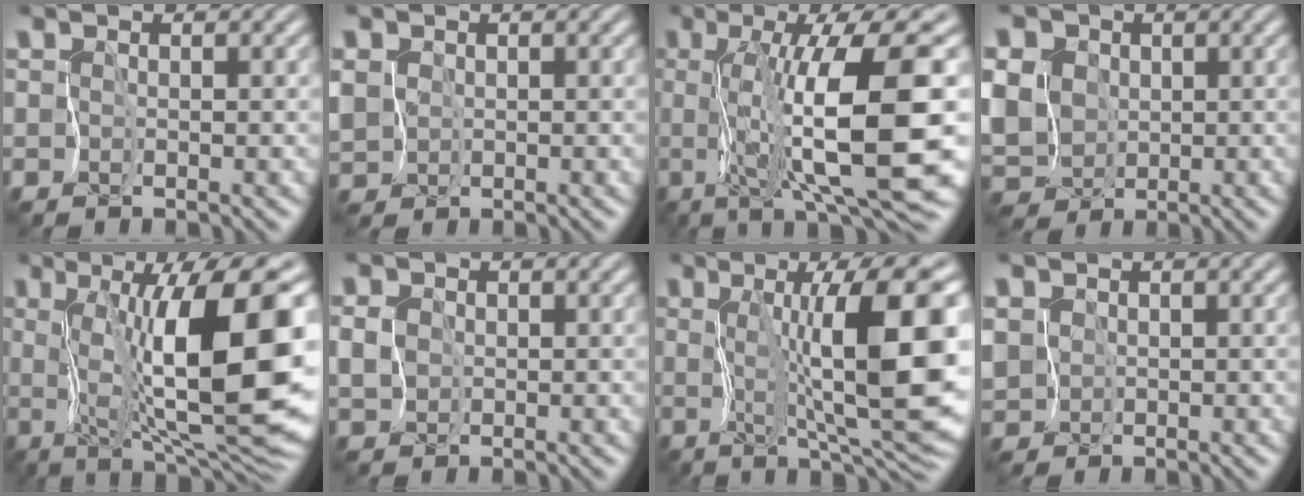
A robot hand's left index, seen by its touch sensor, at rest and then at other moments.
{"total": 2.0, "force": [0.1, 1.9, 0.4], "torque": [-0.025, -0.006, 0.005]}
{"total": 11.5, "force": [0.3, 2.1, 11.4], "torque": [-0.163, -0.003, 0.006]}
{"total": 8.5, "force": [0.8, 7.1, 4.6], "torque": [-0.092, 0.018, -0.014]}
{"total": 14.0, "force": [1.3, 3.6, 13.4], "torque": [-0.188, -0.004, 0.014]}
{"total": 1.4, "force": [-0.1, 1.3, 0.4], "torque": [-0.015, -0.003, -0.005]}
{"total": 11.4, "force": [1.0, 2.0, 11.1], "torque": [-0.156, 0.000, 0.016]}
{"total": 2.6, "force": [-0.1, 2.5, 0.6], "torque": [-0.024, -0.001, 0.000]}